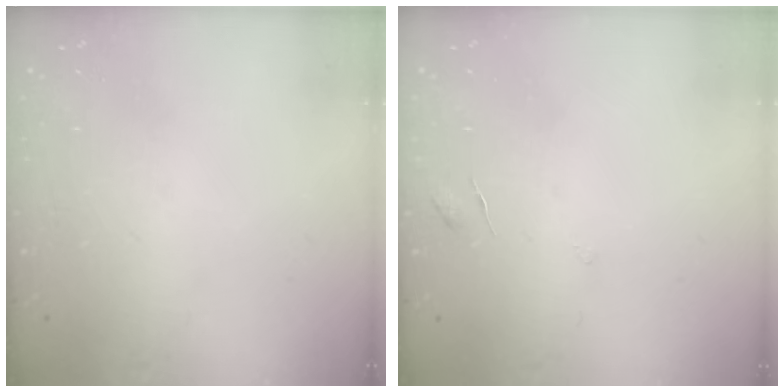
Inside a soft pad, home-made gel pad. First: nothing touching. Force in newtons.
{"total": 2.9, "press": 2.9, "slide": 0.2}